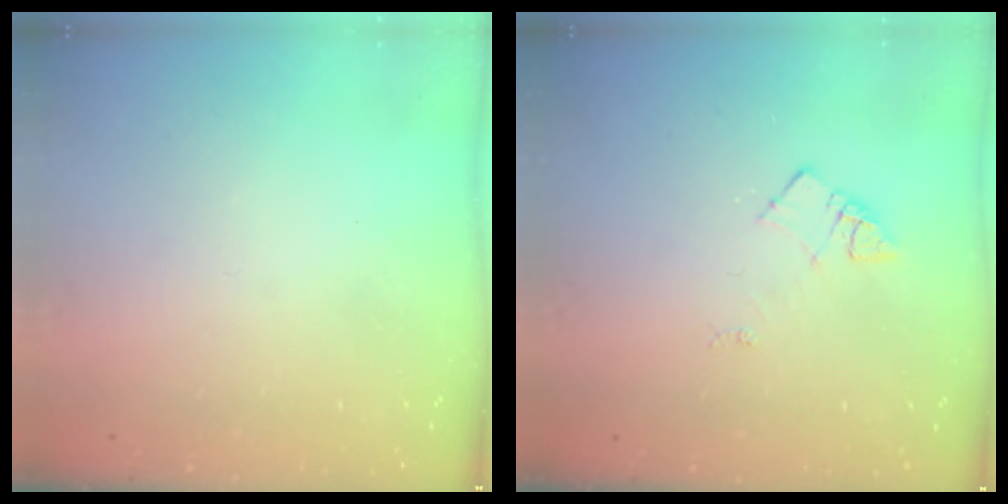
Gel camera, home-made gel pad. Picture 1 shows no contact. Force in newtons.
{"total": 4.5, "press": 4.5, "slide": 0.5}